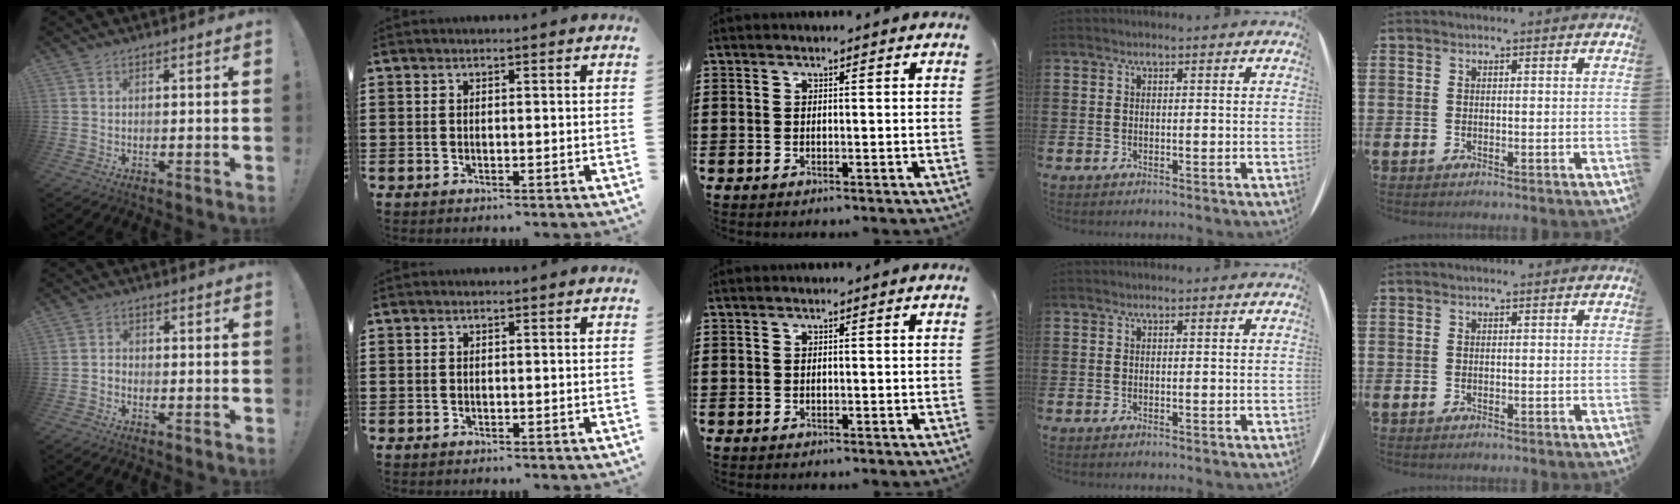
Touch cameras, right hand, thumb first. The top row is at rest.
{"thumb": {"total": 1.9, "force": [-1.3, 1.2, 0.6], "torque": [-0.015, 0.011, -0.023]}}